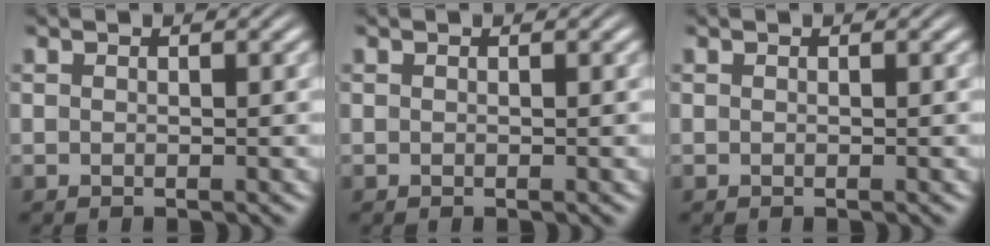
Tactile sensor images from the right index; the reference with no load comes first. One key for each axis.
{"total": 0.0}
{"total": 0.0}